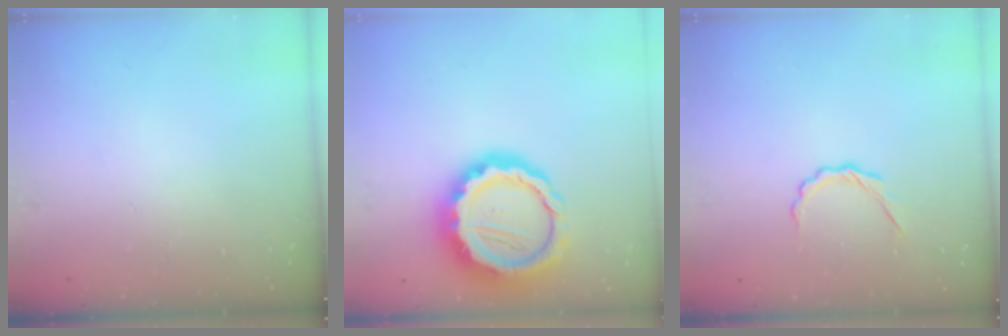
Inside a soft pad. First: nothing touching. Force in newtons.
{"total": 19.0, "press": 18.6, "slide": 3.8}
{"total": 3.9, "press": 3.7, "slide": 1.3}